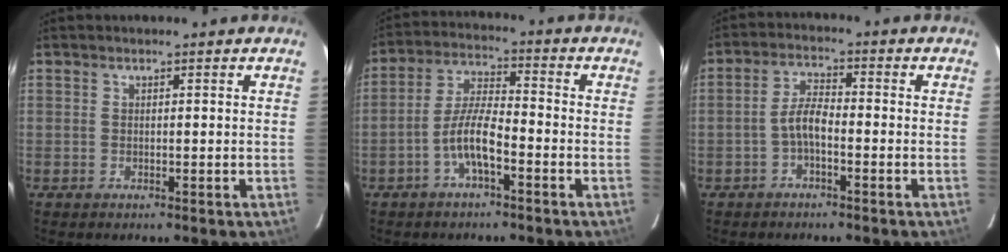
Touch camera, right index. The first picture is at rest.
{"total": 7.0, "force": [-3.5, 1.6, 5.8], "torque": [-0.124, 0.011, -0.065]}
{"total": 3.8, "force": [-1.9, 1.2, 3.1], "torque": [-0.068, 0.013, -0.038]}